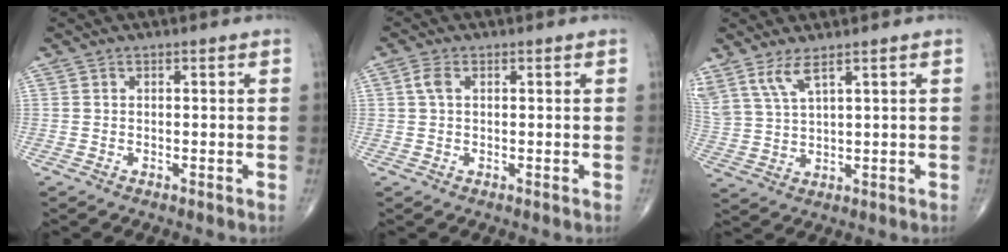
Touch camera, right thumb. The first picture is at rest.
{"total": 2.4, "force": [0.6, 1.4, 1.8], "torque": [-0.046, 0.010, 0.012]}
{"total": 6.0, "force": [4.1, 1.2, 4.2], "torque": [-0.102, -0.016, 0.094]}